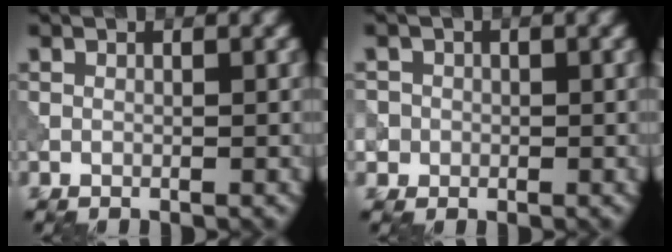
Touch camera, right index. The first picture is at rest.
{"total": 2.2, "force": [-0.4, 2.2, 0.3], "torque": [0.007, 0.014, -0.019]}